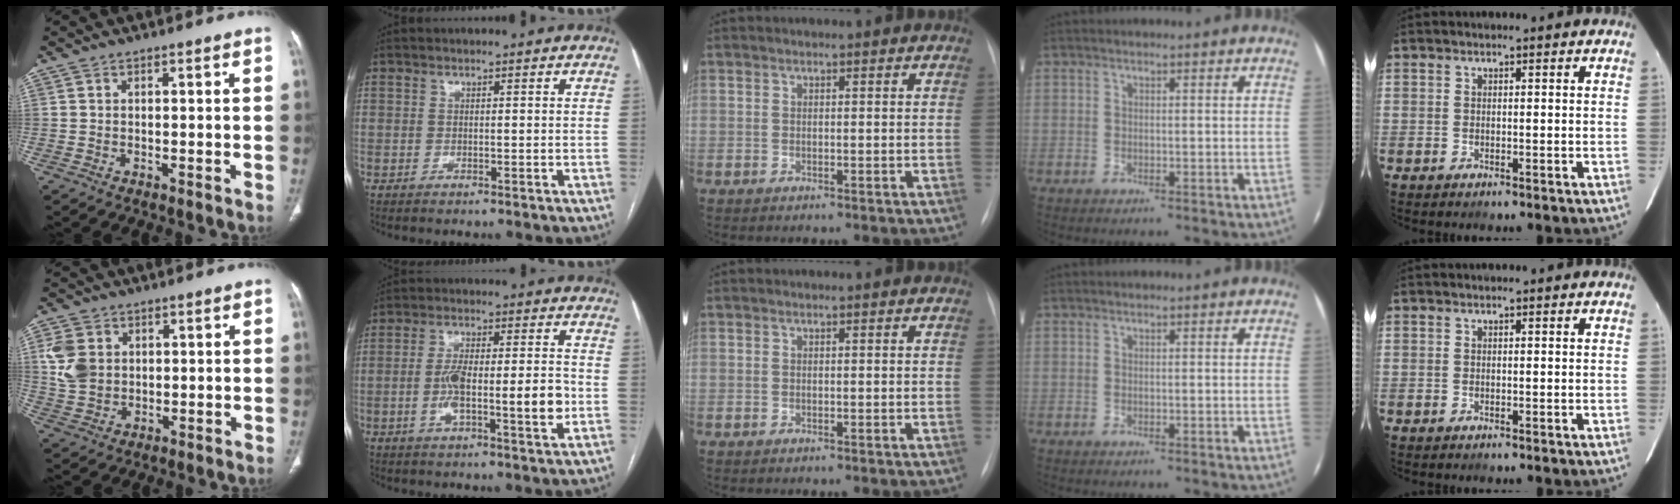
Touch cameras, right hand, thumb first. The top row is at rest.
{"thumb": {"total": 7.7, "force": [1.9, 6.1, 4.3], "torque": [-0.078, -0.004, 0.043]}, "index": {"total": 10.8, "force": [-2.0, 2.2, 10.4], "torque": [-0.179, 0.013, -0.031]}}